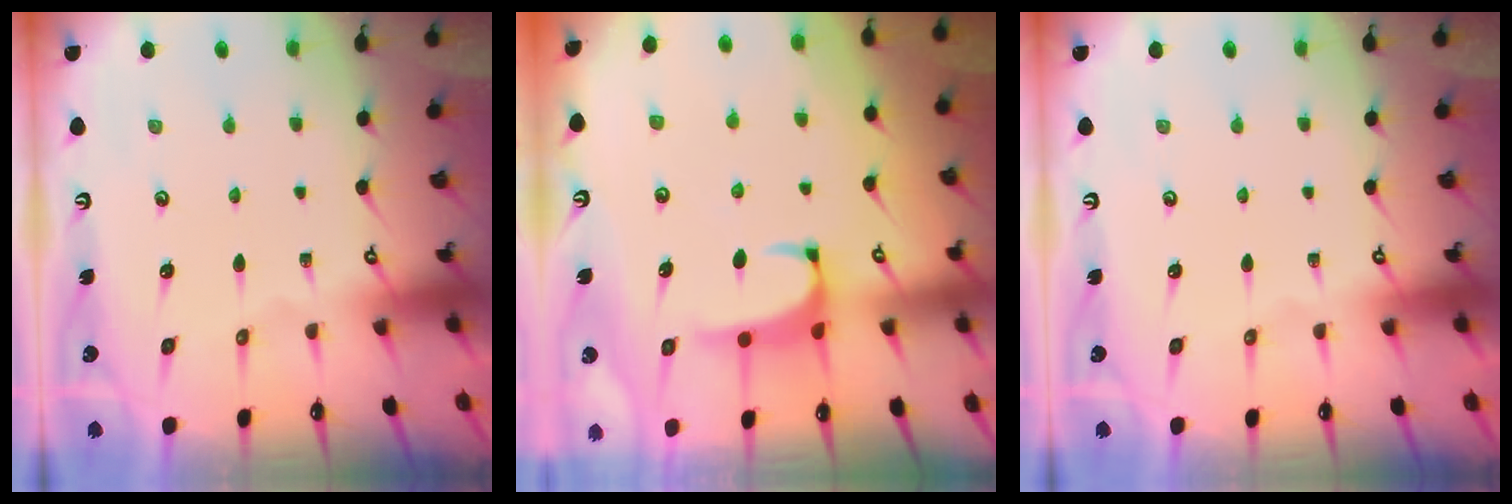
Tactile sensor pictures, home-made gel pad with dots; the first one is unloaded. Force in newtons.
{"total": 0.9, "press": 0.6, "slide": 0.7}
{"total": 0.0}